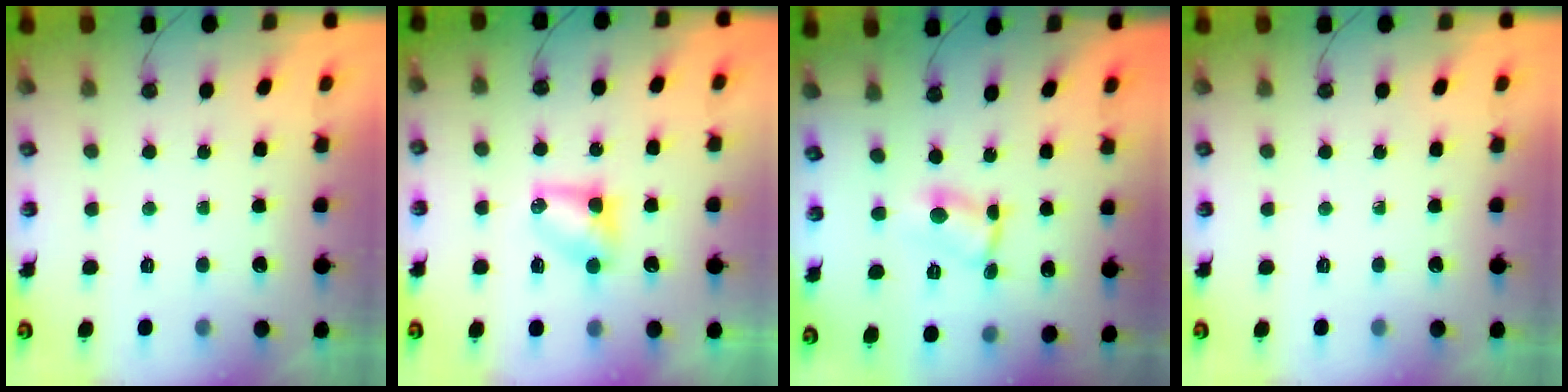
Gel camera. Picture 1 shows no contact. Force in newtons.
{"total": 4.8, "press": 4.7, "slide": 0.4}
{"total": 2.4, "press": 2.4, "slide": 0.1}
{"total": 0.0}